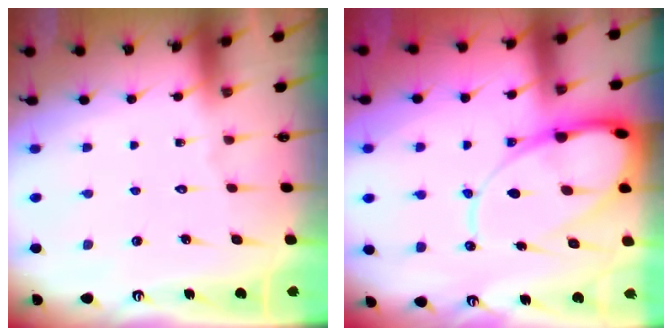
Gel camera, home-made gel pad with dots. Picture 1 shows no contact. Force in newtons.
{"total": 16.3, "press": 16.2, "slide": 1.6}